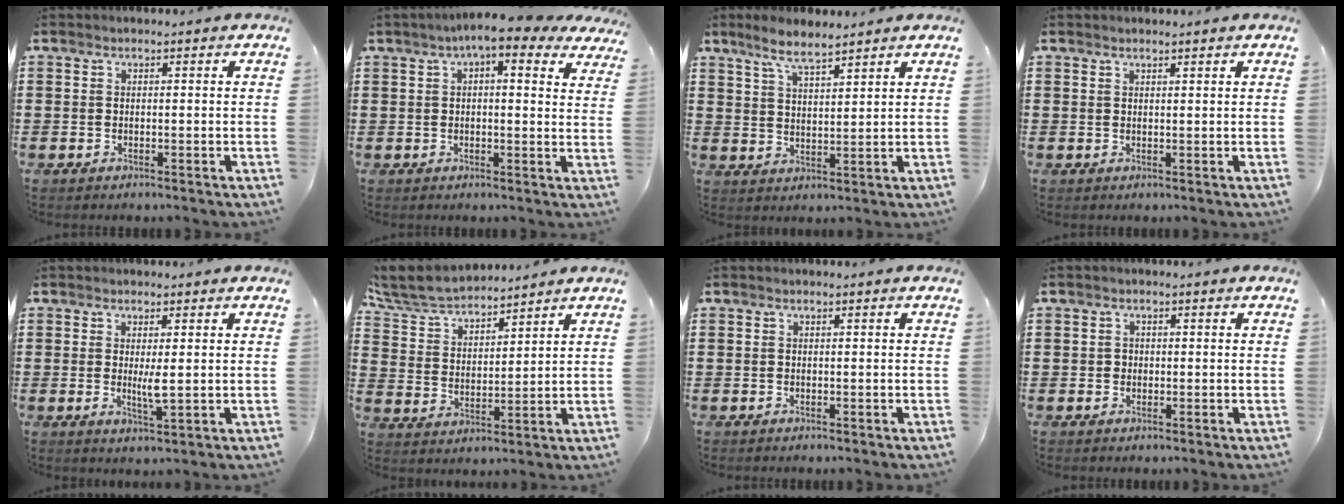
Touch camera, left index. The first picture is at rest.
{"total": 6.0, "force": [3.9, 1.1, 4.4], "torque": [-0.088, -0.004, 0.064]}
{"total": 5.4, "force": [4.5, 0.8, 2.7], "torque": [-0.065, -0.004, 0.083]}
{"total": 0.9, "force": [0.9, 0.1, 0.2], "torque": [-0.005, -0.001, 0.018]}
{"total": 3.3, "force": [0.4, 0.5, 3.2], "torque": [-0.053, -0.008, 0.006]}
{"total": 6.7, "force": [6.2, 1.7, 1.9], "torque": [-0.068, -0.027, 0.111]}
{"total": 0.0}
{"total": 1.0, "force": [0.1, 0.9, 0.2], "torque": [-0.007, 0.005, 0.002]}